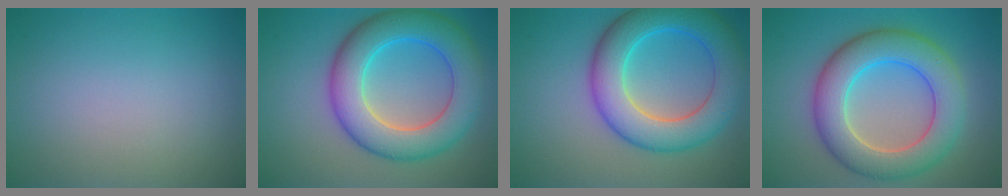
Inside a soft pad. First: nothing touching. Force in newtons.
{"total": 8.8, "press": 8.8, "slide": 0.3}
{"total": 8.6, "press": 8.6, "slide": 0.2}
{"total": 8.3, "press": 8.3, "slide": 0.7}